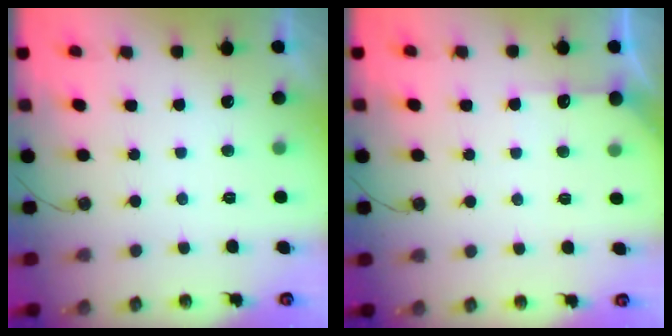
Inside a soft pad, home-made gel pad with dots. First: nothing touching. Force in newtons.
{"total": 5.4, "press": 5.3, "slide": 0.6}